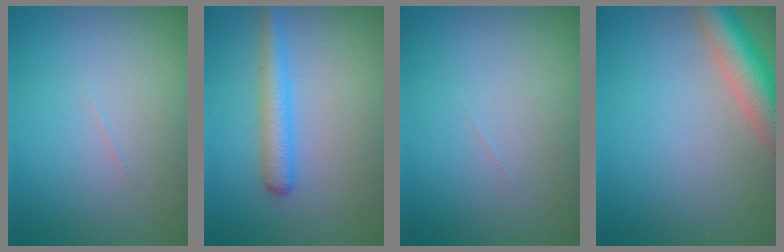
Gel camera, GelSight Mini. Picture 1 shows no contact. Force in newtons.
{"total": 2.9, "press": 2.9, "slide": 0.1}
{"total": 0.0}
{"total": 6.2, "press": 6.2, "slide": 0.5}